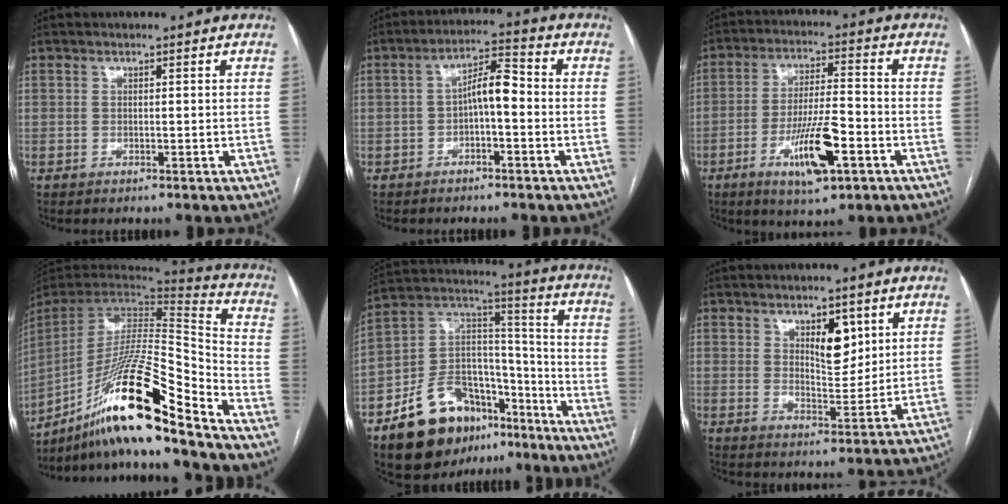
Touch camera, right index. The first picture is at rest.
{"total": 5.7, "force": [-0.8, 1.7, 5.4], "torque": [-0.094, 0.026, -0.016]}
{"total": 10.9, "force": [-4.6, 2.2, 9.6], "torque": [-0.177, -0.007, -0.076]}
{"total": 23.0, "force": [-16.1, 0.8, 16.4], "torque": [-0.304, -0.004, -0.290]}
{"total": 19.4, "force": [-12.5, 11.3, 9.8], "torque": [-0.163, 0.062, -0.198]}
{"total": 6.2, "force": [2.9, 2.6, 4.8], "torque": [-0.077, -0.005, 0.052]}